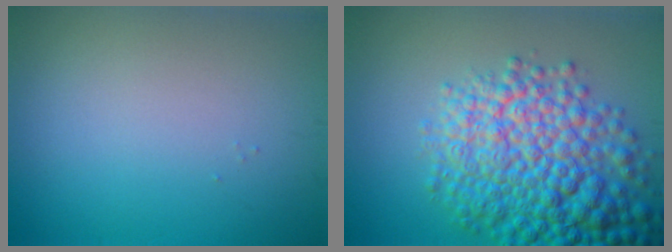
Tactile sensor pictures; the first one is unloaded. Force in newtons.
{"total": 10.8, "press": 10.8, "slide": 0.4}